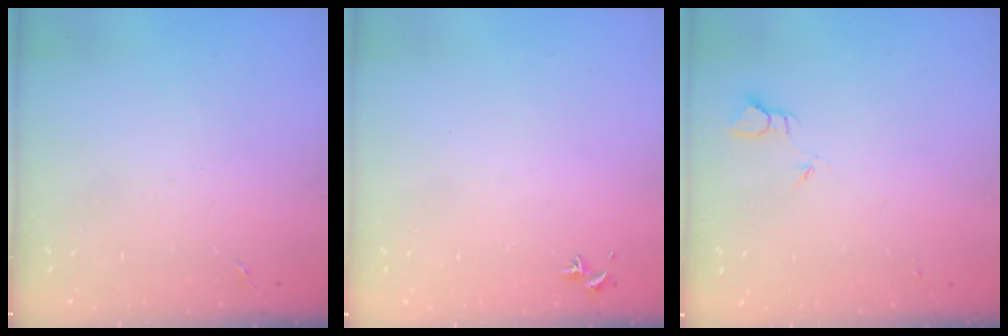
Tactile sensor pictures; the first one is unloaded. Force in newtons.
{"total": 0.7, "press": 0.6, "slide": 0.5}
{"total": 2.0, "press": 2.0, "slide": 0.1}